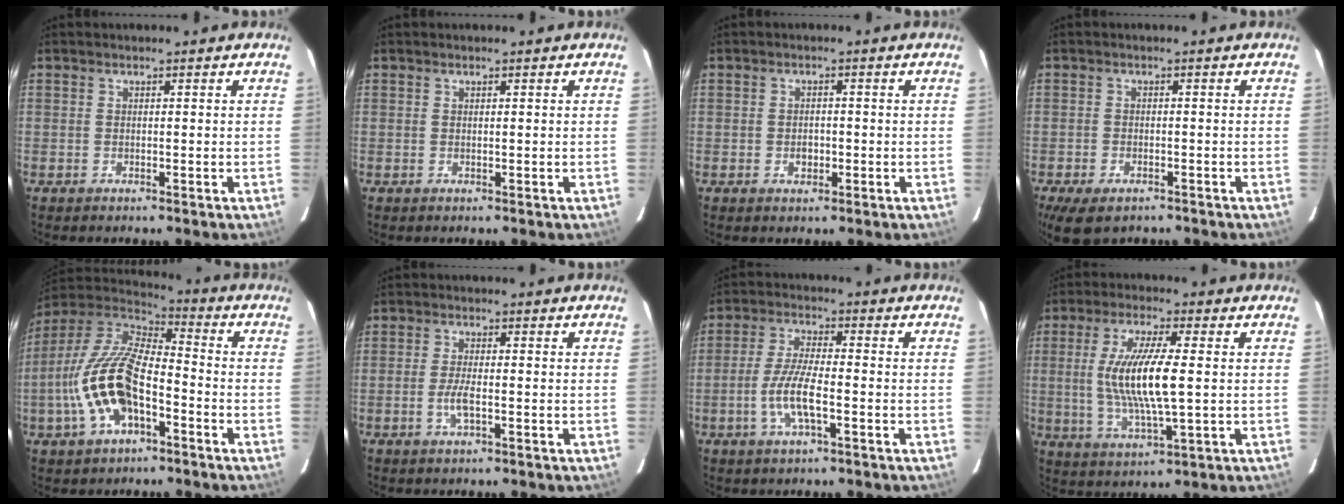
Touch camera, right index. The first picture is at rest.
{"total": 0.0}
{"total": 2.3, "force": [-0.6, 1.8, 1.2], "torque": [-0.020, 0.004, -0.008]}
{"total": 7.2, "force": [-4.9, 3.5, 4.0], "torque": [-0.093, -0.024, -0.080]}
{"total": 17.6, "force": [-5.9, 7.9, 14.6], "torque": [-0.306, -0.003, -0.115]}
{"total": 3.3, "force": [-1.1, 0.7, 3.0], "torque": [-0.064, -0.003, -0.022]}
{"total": 7.8, "force": [-2.5, 1.6, 7.1], "torque": [-0.147, -0.002, -0.051]}
{"total": 12.6, "force": [0.4, 2.5, 12.4], "torque": [-0.240, -0.006, 0.012]}